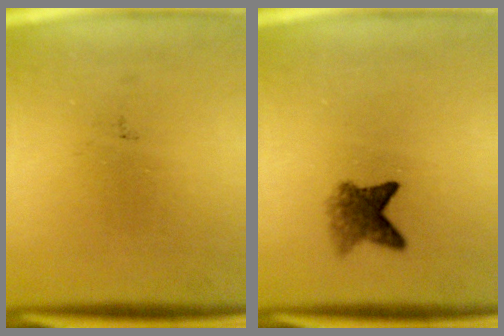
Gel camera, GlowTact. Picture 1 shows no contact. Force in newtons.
{"total": 3.8}